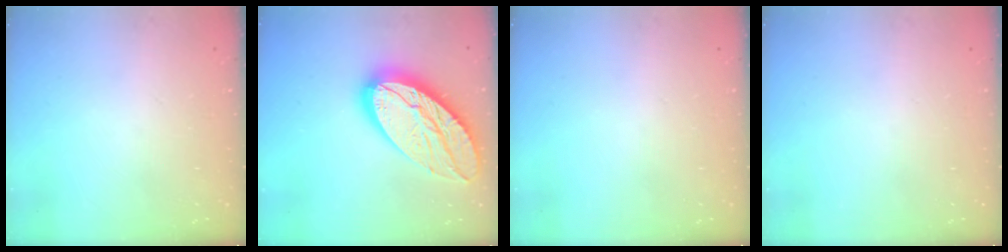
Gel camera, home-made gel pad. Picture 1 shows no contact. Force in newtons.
{"total": 24.4, "press": 24.3, "slide": 1.9}
{"total": 0.0}
{"total": 0.0}